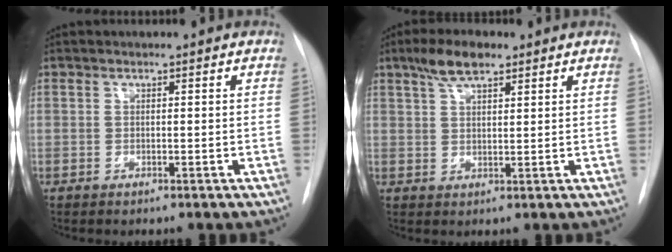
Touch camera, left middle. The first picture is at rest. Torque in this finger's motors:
{"motor_torque": [0.34, -0.34, -0.03, 0.00]}